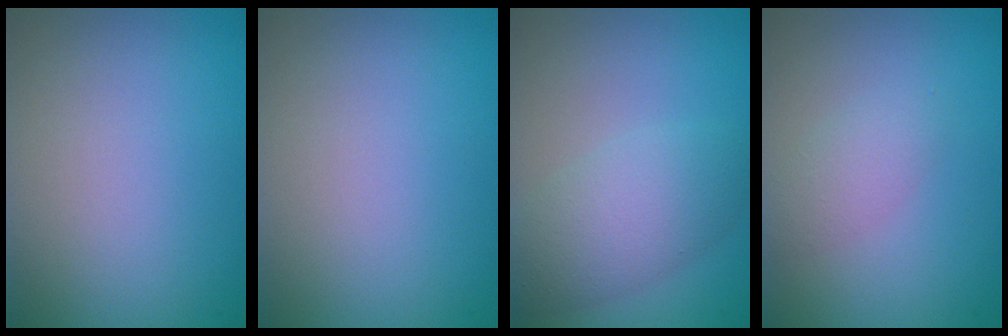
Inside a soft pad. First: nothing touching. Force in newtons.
{"total": 0.0}
{"total": 4.5, "press": 4.5, "slide": 0.2}
{"total": 1.8, "press": 1.8, "slide": 0.0}